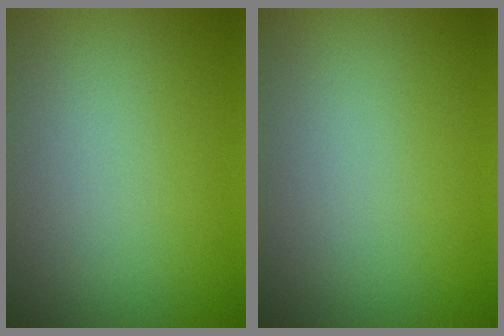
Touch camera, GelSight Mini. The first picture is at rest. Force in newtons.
{"total": 0.0}